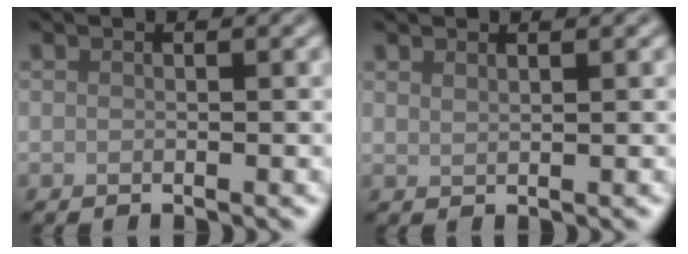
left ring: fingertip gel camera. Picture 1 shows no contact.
{"total": 0.8, "force": [0.8, 0.2, 0.3], "torque": [-0.001, 0.000, 0.013]}